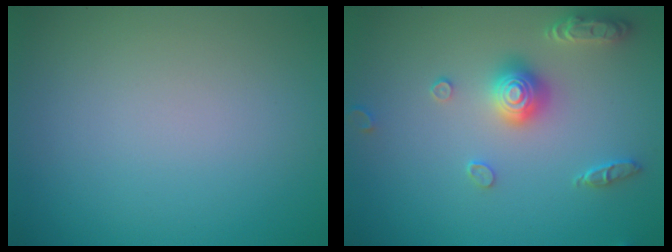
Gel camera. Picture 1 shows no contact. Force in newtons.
{"total": 3.4, "press": 3.2, "slide": 1.0}